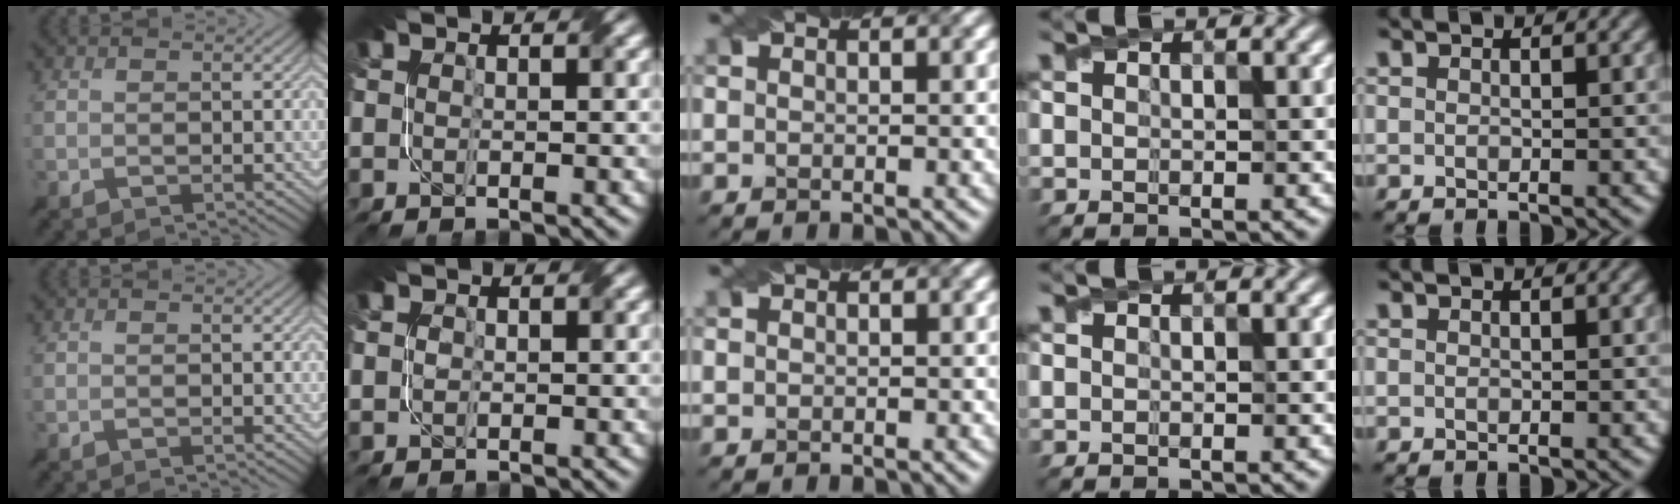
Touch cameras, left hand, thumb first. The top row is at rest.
{"index": {"total": 0.5, "force": [-0.2, 0.4, 0.3], "torque": [-0.008, -0.004, -0.004]}}